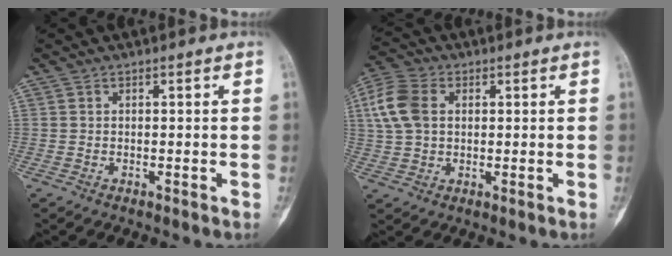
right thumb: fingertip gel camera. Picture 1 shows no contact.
{"total": 9.6, "force": [2.1, 6.7, 6.5], "torque": [-0.142, 0.013, 0.039]}